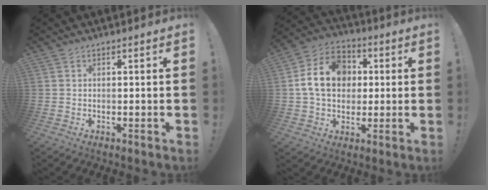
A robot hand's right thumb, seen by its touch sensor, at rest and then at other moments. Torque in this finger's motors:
{"motor_torque": [0.29, 1.54, 1.58, -0.19, 0.40]}